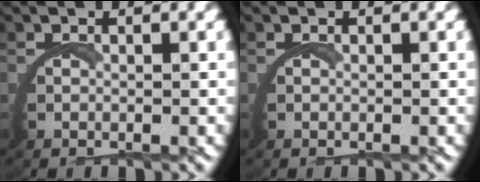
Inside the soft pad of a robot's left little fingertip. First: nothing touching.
{"total": 0.0}